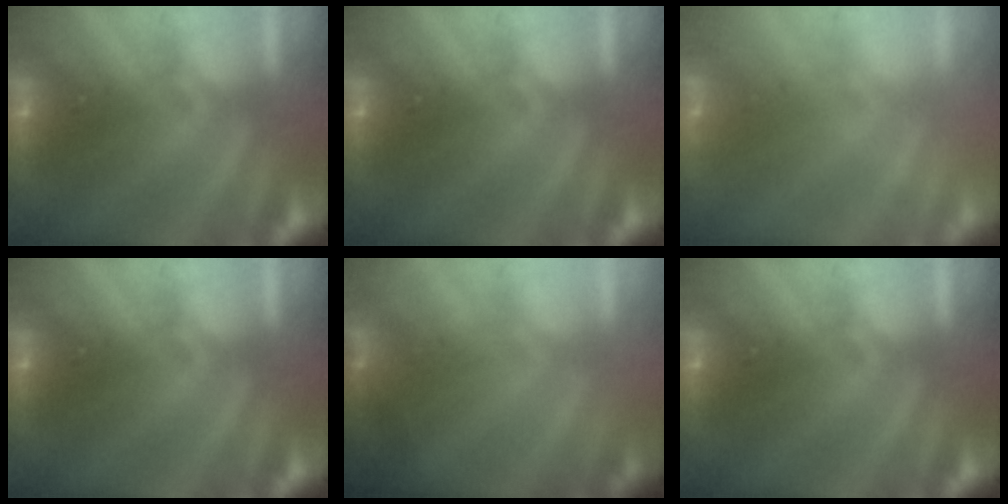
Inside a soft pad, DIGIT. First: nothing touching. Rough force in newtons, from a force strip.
{"total": 0.0}
{"total": 2.2}
{"total": 0.0}
{"total": 1.4}
{"total": 0.0}